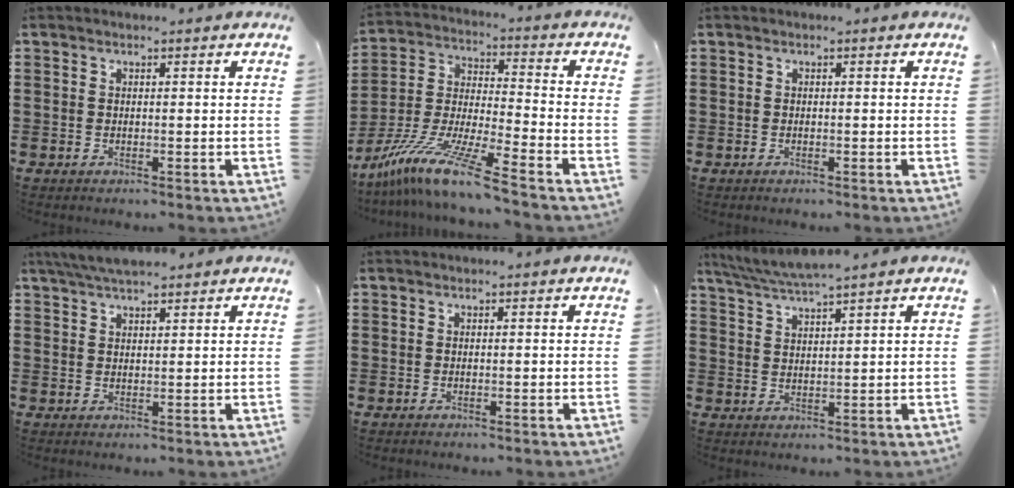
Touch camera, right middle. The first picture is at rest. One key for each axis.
{"total": 11.4, "fx": -9.4, "fy": -0.5, "fz": 6.4, "tx": -0.147, "ty": -0.008, "tz": -0.195}
{"total": 0.0}
{"total": 4.5, "fx": 4.0, "fy": 0.7, "fz": 2.0, "tx": -0.051, "ty": -0.002, "tz": 0.074}
{"total": 0.0}
{"total": 4.2, "fx": 3.8, "fy": -0.3, "fz": 1.8, "tx": -0.047, "ty": -0.009, "tz": 0.068}